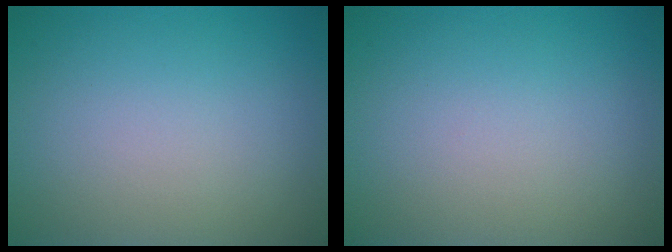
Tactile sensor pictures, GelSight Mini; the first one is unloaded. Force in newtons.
{"total": 0.0}